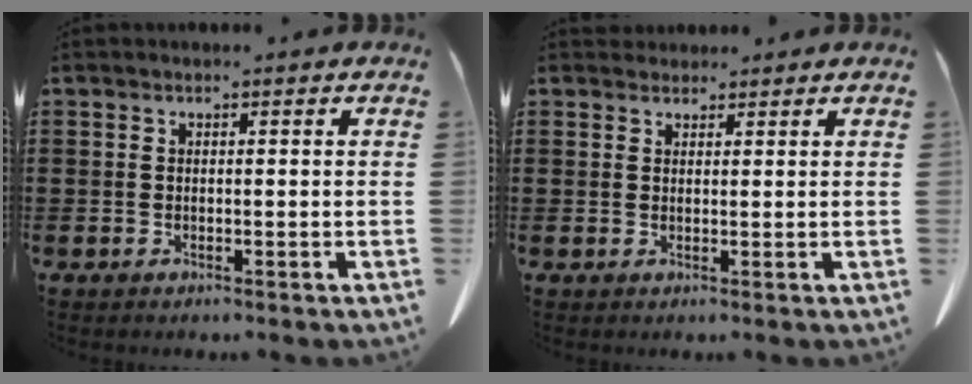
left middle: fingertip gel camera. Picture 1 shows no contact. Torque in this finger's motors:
{"motor_torque": [0.19, 0.09, 0.04, 0.00]}